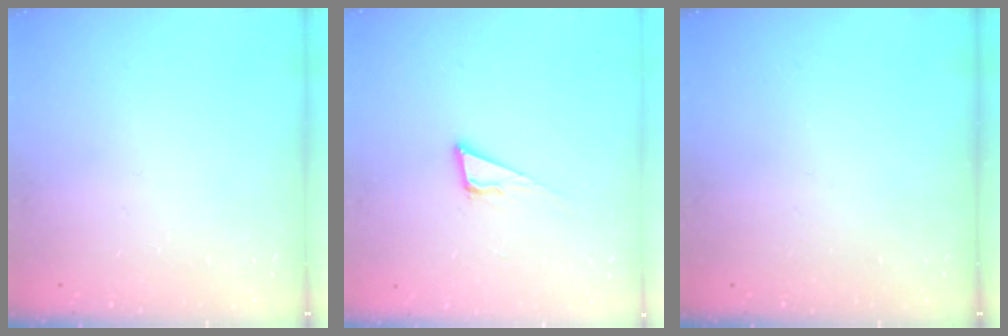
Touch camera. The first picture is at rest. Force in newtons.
{"total": 7.4, "press": 6.9, "slide": 2.6}
{"total": 0.0}